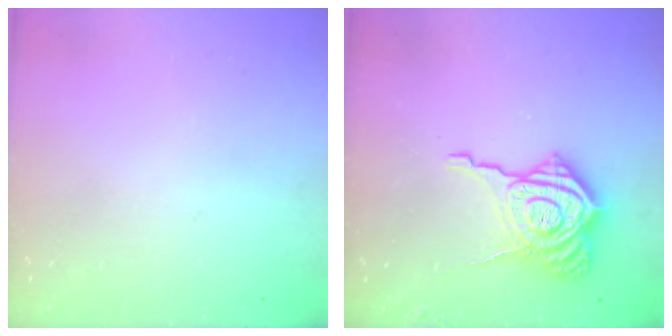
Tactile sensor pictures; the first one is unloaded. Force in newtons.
{"total": 15.0, "press": 15.0, "slide": 1.2}